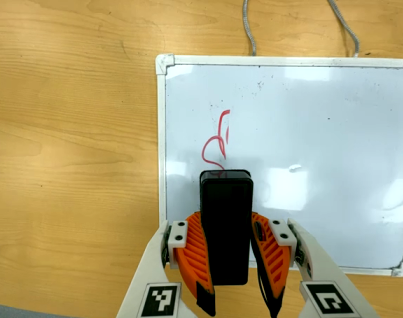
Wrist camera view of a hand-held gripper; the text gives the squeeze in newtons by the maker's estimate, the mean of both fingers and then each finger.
{"total": 8.2, "left": 6.7, "right": 9.7}